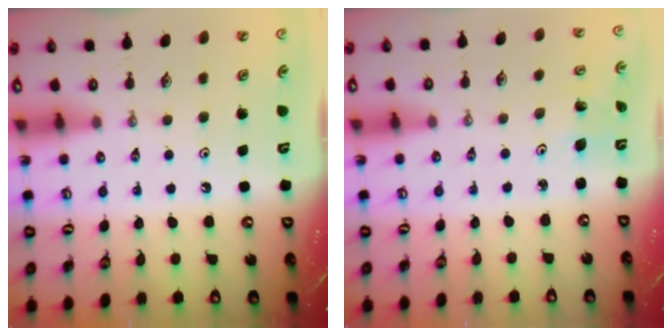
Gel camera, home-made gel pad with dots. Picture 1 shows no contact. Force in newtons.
{"total": 1.9, "press": 1.9, "slide": 0.2}